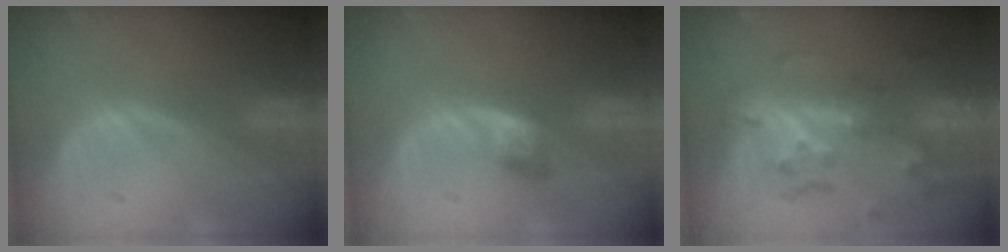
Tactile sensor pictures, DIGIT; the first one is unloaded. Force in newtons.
{"total": 2.8, "press": 2.5, "slide": 1.2}
{"total": 8.4, "press": 7.4, "slide": 4.0}